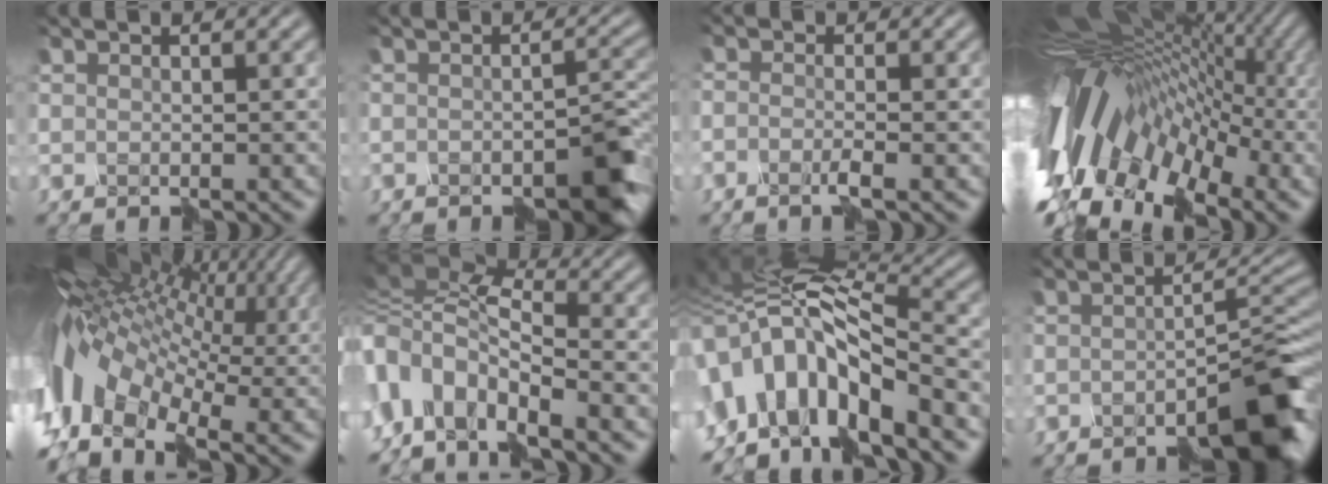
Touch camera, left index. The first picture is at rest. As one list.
[{"total": 5.8, "force": [-4.0, 1.9, 3.8], "torque": [-0.051, -0.011, -0.059]}, {"total": 1.9, "force": [-1.7, -0.8, -0.1], "torque": [-0.015, 0.000, -0.034]}, {"total": 14.0, "force": [-3.7, 8.5, 10.5], "torque": [-0.201, 0.024, -0.066]}, {"total": 12.2, "force": [0.4, 7.8, 9.4], "torque": [-0.199, 0.014, 0.031]}, {"total": 6.5, "force": [-2.6, 3.4, 4.8], "torque": [-0.095, 0.020, -0.069]}, {"total": 10.8, "force": [-4.1, 5.0, 8.7], "torque": [-0.172, 0.020, -0.072]}, {"total": 6.9, "force": [-4.9, 1.3, 4.7], "torque": [-0.054, 0.007, -0.078]}]